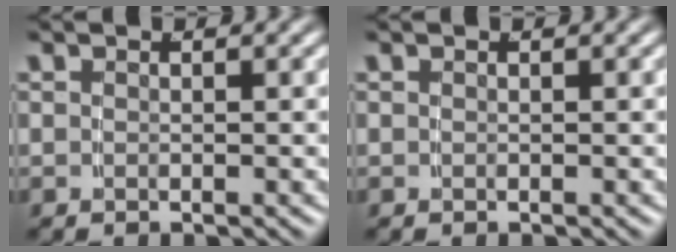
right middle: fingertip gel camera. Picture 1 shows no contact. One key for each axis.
{"total": 0.0}